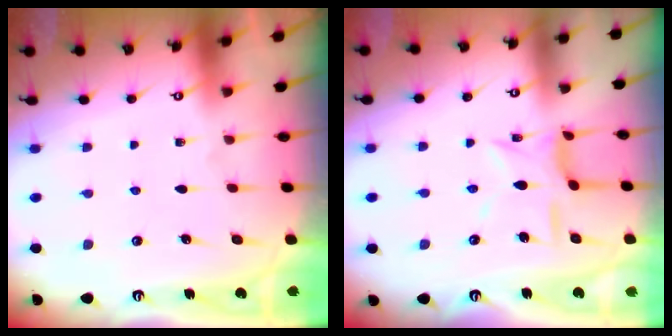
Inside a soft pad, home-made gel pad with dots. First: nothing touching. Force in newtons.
{"total": 8.5, "press": 8.5, "slide": 0.7}